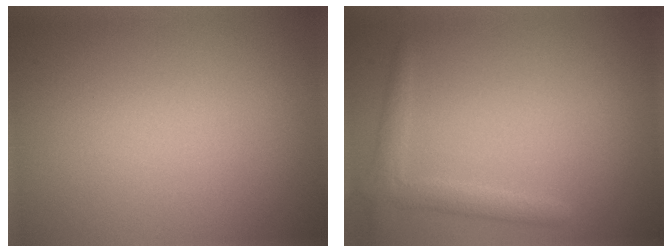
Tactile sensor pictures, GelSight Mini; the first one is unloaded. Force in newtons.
{"total": 2.0, "press": 2.0, "slide": 0.3}